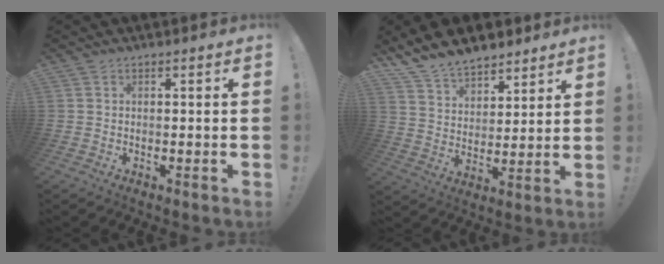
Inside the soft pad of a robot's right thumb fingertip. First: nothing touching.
{"total": 11.5, "force": [9.9, 5.3, 2.8], "torque": [-0.070, -0.071, 0.192]}